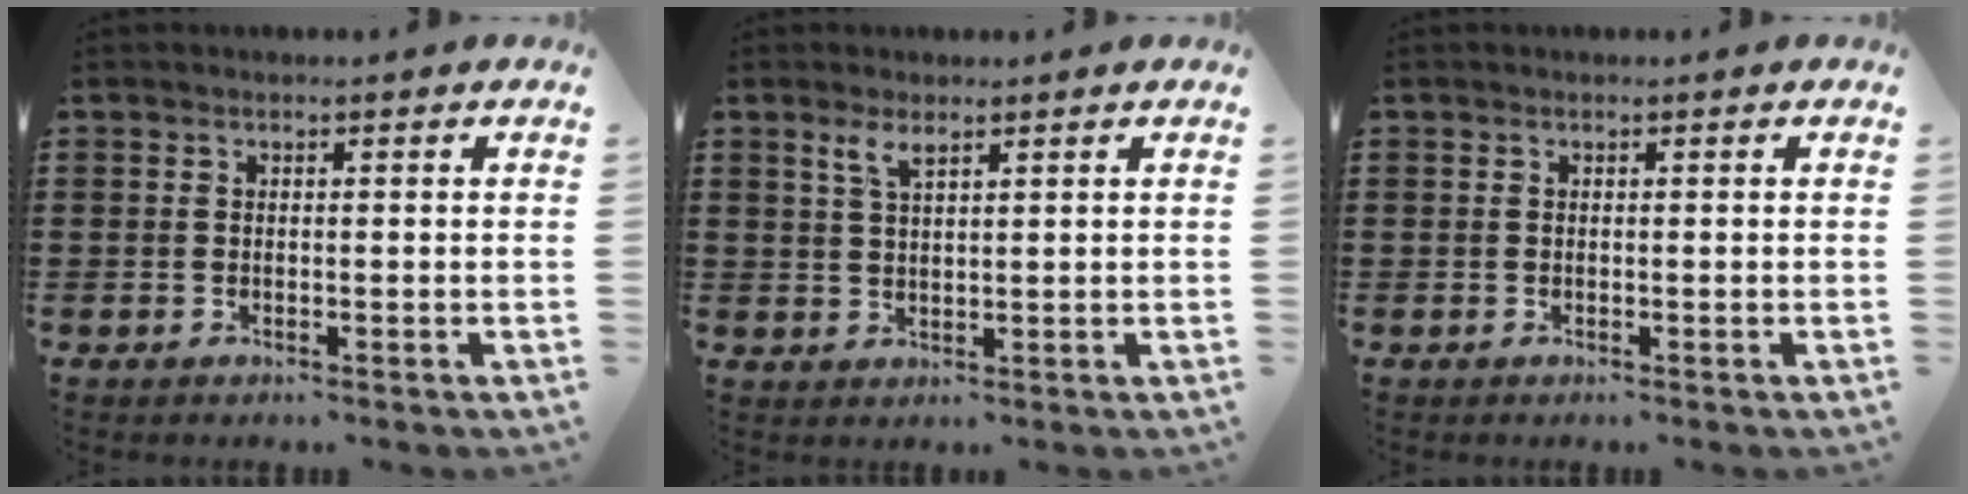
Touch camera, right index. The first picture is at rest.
{"total": 2.8, "force": [1.8, 0.8, 2.0], "torque": [-0.044, 0.005, 0.032]}
{"total": 0.0}